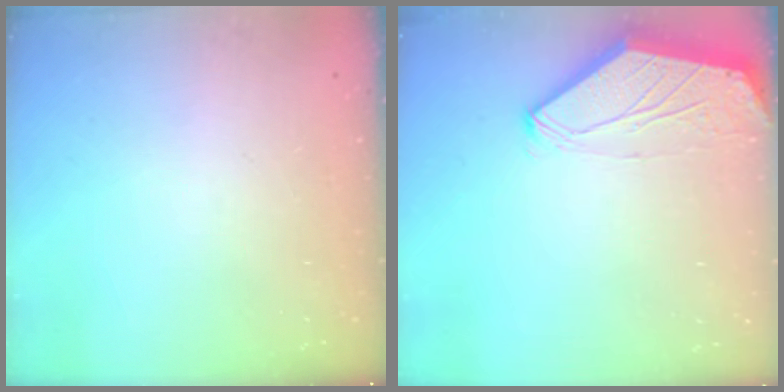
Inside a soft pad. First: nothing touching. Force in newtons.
{"total": 0.0}